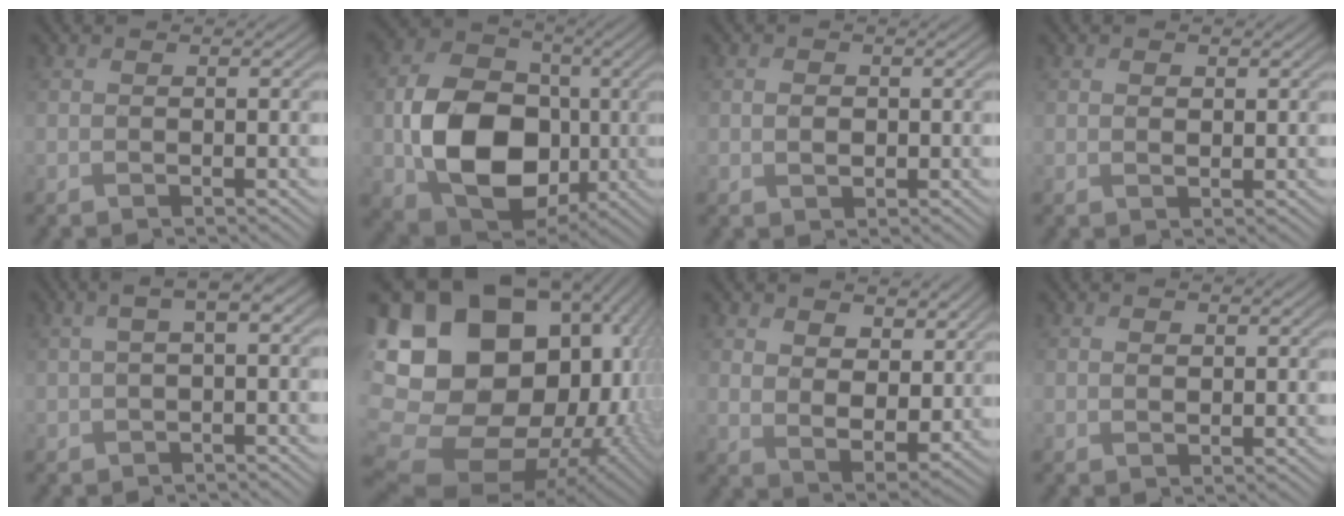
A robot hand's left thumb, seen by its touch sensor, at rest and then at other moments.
{"total": 13.3, "force": [-2.2, 10.2, 8.3], "torque": [-0.153, -0.010, -0.040]}
{"total": 1.5, "force": [-0.2, 1.3, 0.7], "torque": [-0.018, -0.004, -0.003]}
{"total": 0.9, "force": [0.5, 0.8, 0.3], "torque": [-0.007, -0.004, 0.012]}
{"total": 4.0, "force": [0.1, 1.5, 3.7], "torque": [-0.069, 0.006, 0.000]}
{"total": 24.3, "force": [2.7, 19.8, 13.9], "torque": [-0.297, -0.019, 0.049]}
{"total": 7.5, "force": [4.1, 4.7, 4.3], "torque": [-0.107, -0.016, 0.074]}
{"total": 0.7, "force": [0.2, 0.6, 0.2], "torque": [-0.005, -0.003, 0.006]}